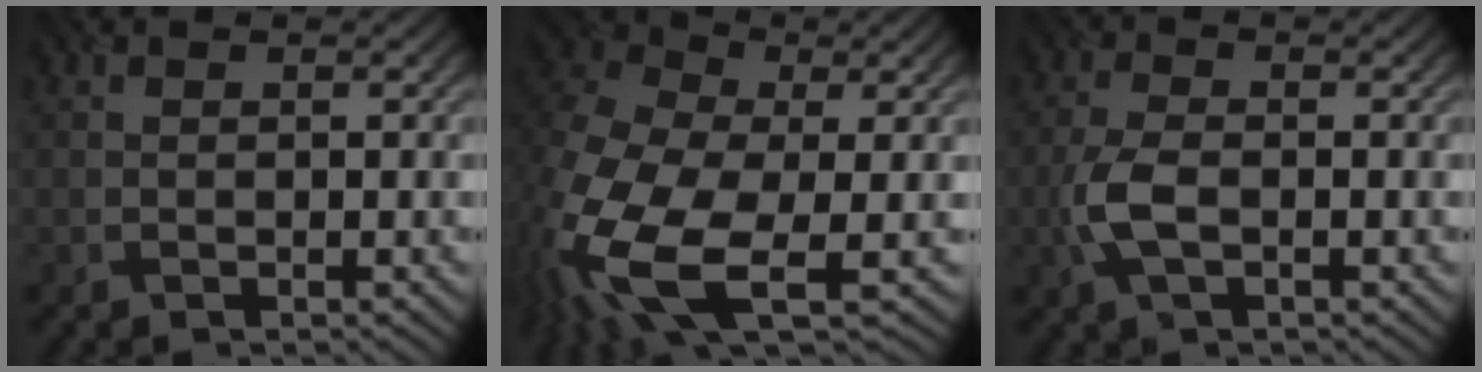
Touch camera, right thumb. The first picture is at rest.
{"total": 18.2, "force": [-5.5, 10.2, 14.1], "torque": [-0.367, -0.053, -0.093]}
{"total": 4.6, "force": [-1.2, 2.1, 3.9], "torque": [-0.101, -0.002, -0.032]}